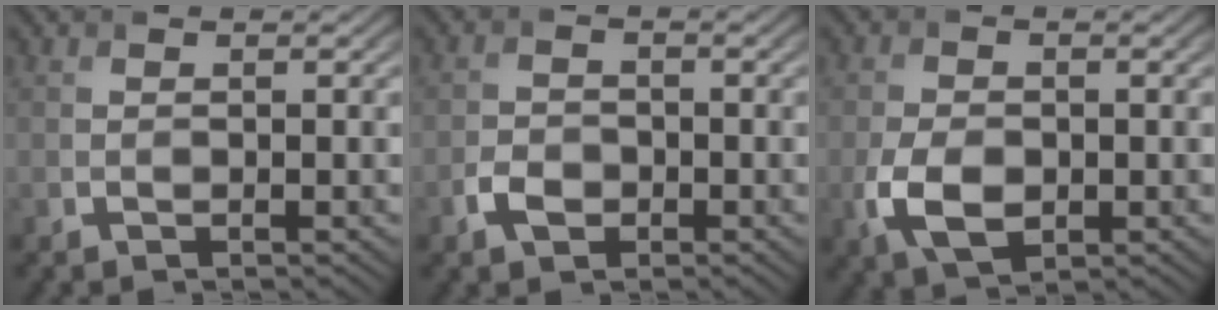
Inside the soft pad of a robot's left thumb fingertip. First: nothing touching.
{"total": 2.8, "force": [-1.4, 2.0, 1.5], "torque": [-0.030, 0.000, -0.032]}
{"total": 5.4, "force": [-1.4, 3.6, 3.8], "torque": [-0.092, -0.013, -0.026]}